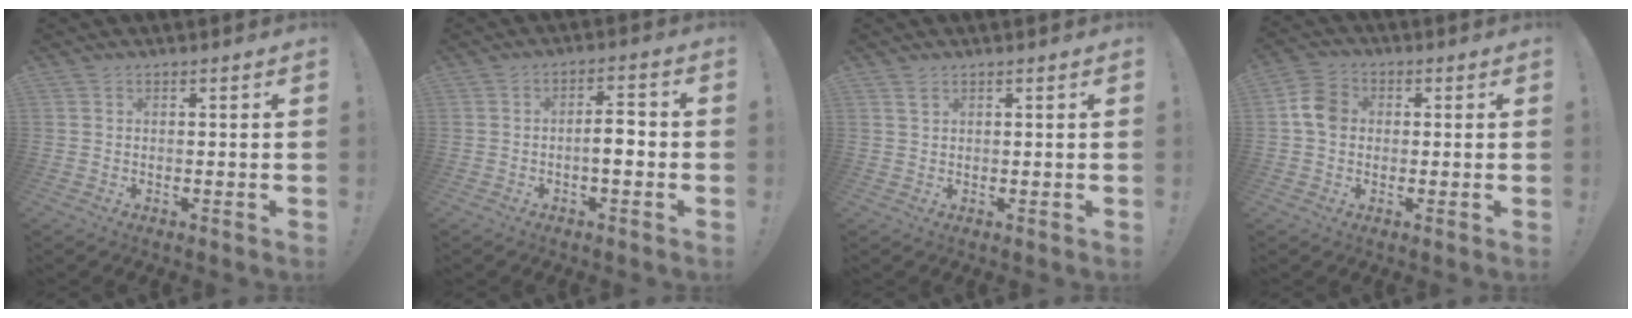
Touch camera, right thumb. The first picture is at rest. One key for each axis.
{"total": 5.9, "fx": -1.5, "fy": 2.0, "fz": 5.3, "tx": -0.079, "ty": 0.009, "tz": -0.030}
{"total": 1.5, "fx": 1.0, "fy": 0.8, "fz": 0.8, "tx": -0.012, "ty": -0.003, "tz": 0.018}
{"total": 7.8, "fx": 0.5, "fy": 6.3, "fz": 4.6, "tx": -0.072, "ty": 0.016, "tz": 0.013}